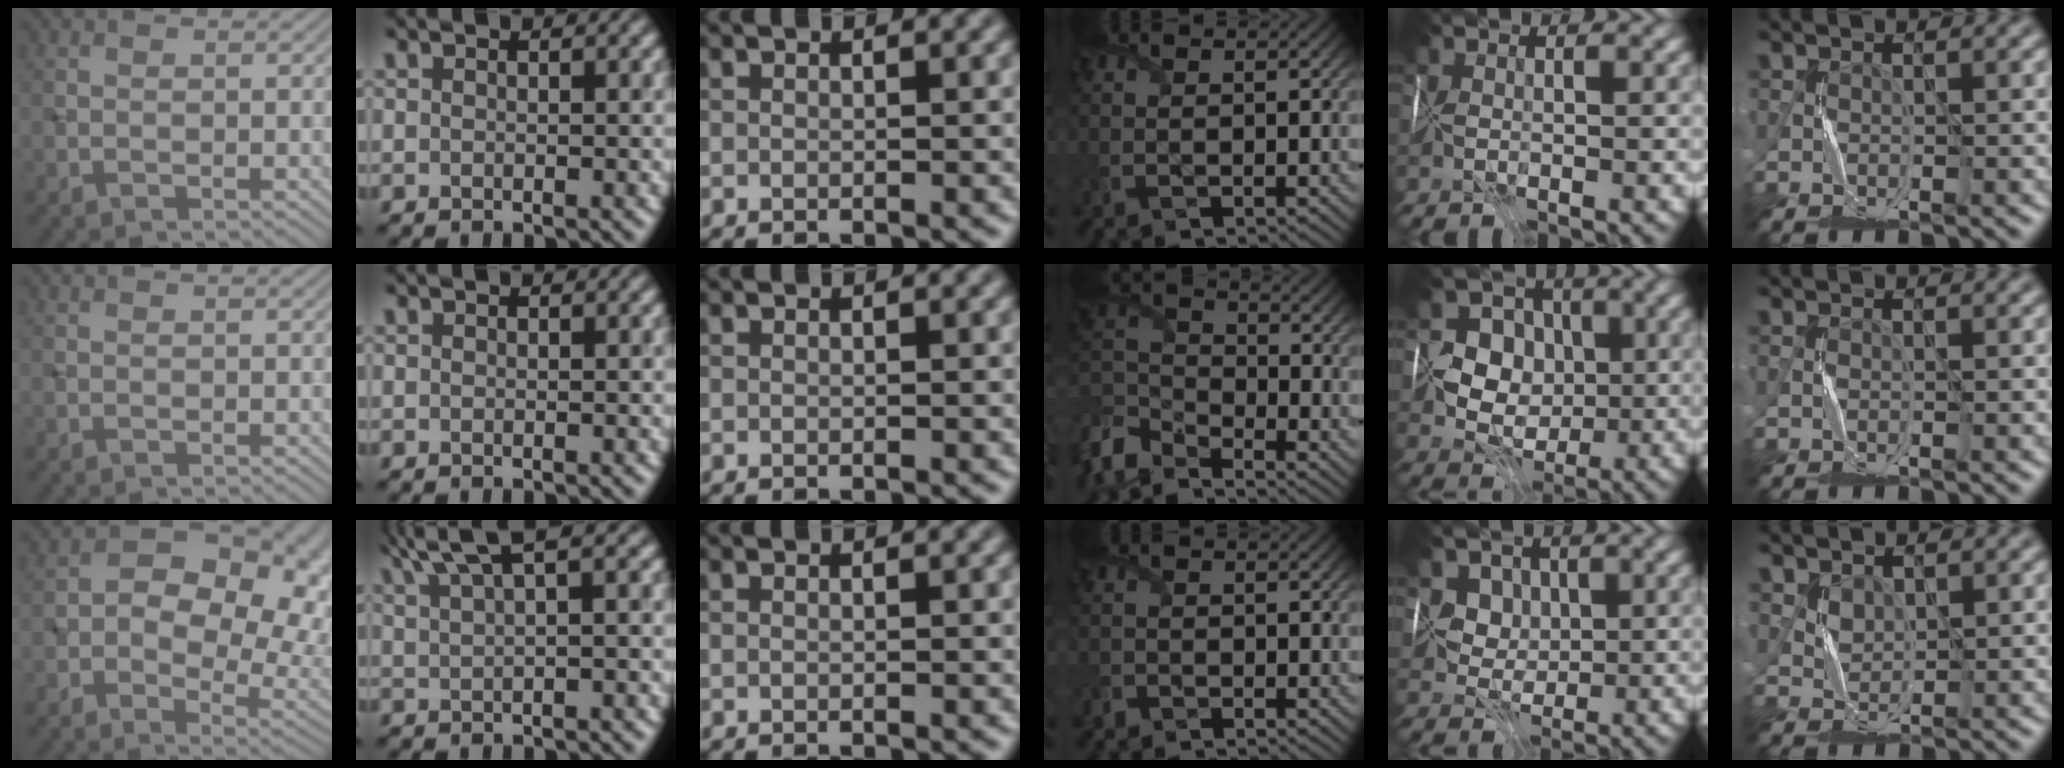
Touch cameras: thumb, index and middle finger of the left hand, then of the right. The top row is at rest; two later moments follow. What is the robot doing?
{"motion": "fold", "object": "map"}